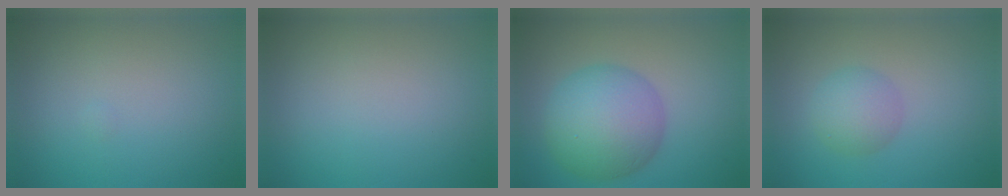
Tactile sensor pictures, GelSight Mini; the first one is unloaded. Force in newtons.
{"total": 0.0}
{"total": 7.5, "press": 7.5, "slide": 0.2}
{"total": 2.7, "press": 2.7, "slide": 0.1}